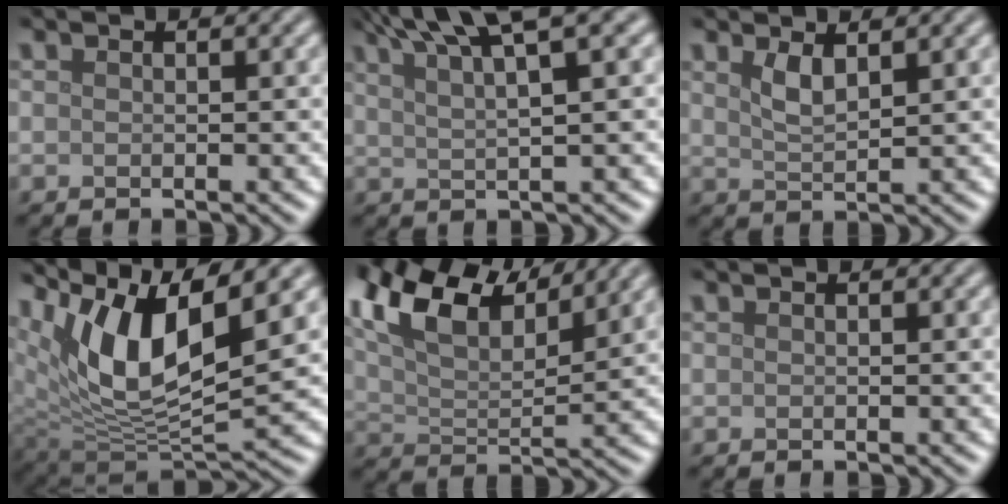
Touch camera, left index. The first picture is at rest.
{"total": 7.7, "force": [5.0, 1.5, 5.6], "torque": [-0.073, 0.025, 0.071]}
{"total": 2.1, "force": [1.3, 0.6, 1.5], "torque": [-0.033, -0.004, 0.027]}
{"total": 10.5, "force": [5.2, 3.9, 8.2], "torque": [-0.158, -0.004, 0.100]}
{"total": 11.3, "force": [7.2, 4.6, 7.4], "torque": [-0.153, 0.034, 0.121]}
{"total": 0.0}